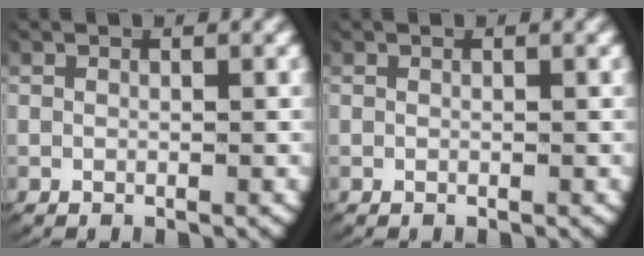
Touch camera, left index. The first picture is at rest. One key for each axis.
{"total": 0.0}